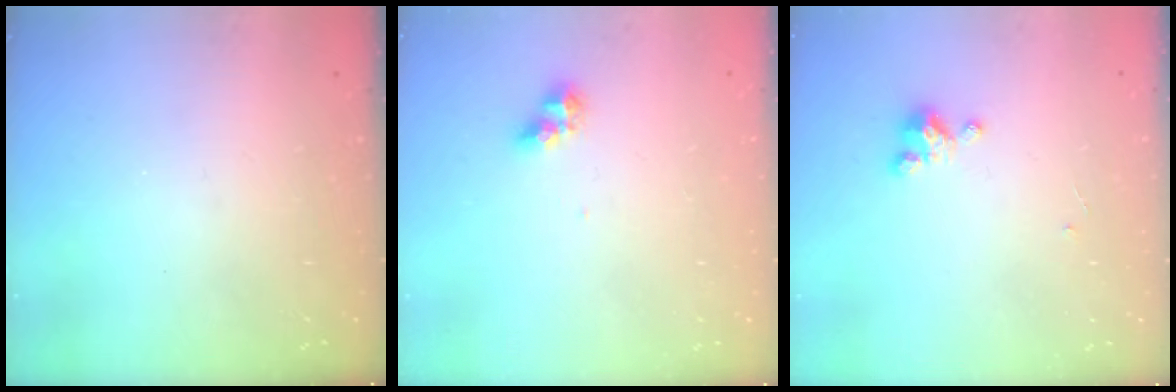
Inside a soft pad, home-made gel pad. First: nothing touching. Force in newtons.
{"total": 6.4, "press": 6.3, "slide": 0.5}
{"total": 2.7, "press": 2.7, "slide": 0.3}